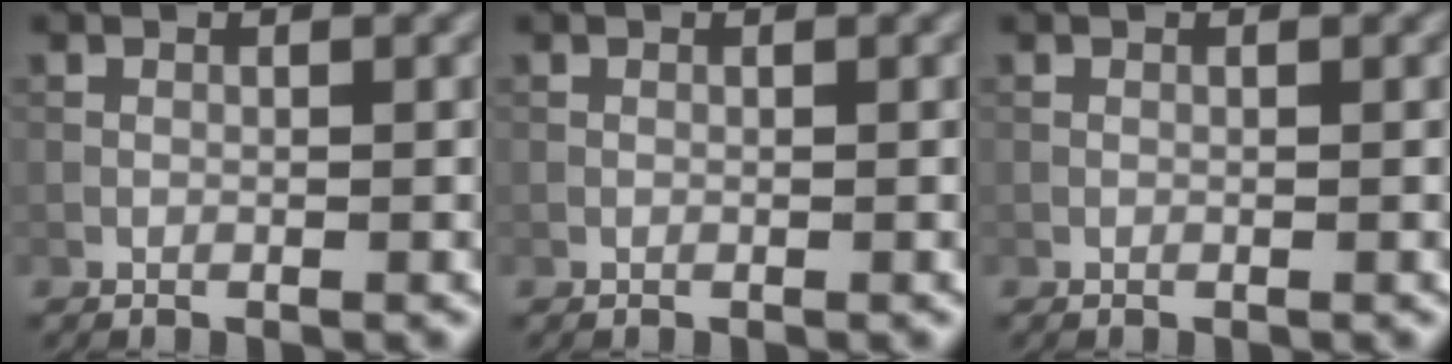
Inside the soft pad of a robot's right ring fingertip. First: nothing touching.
{"total": 0.0}
{"total": 0.0}